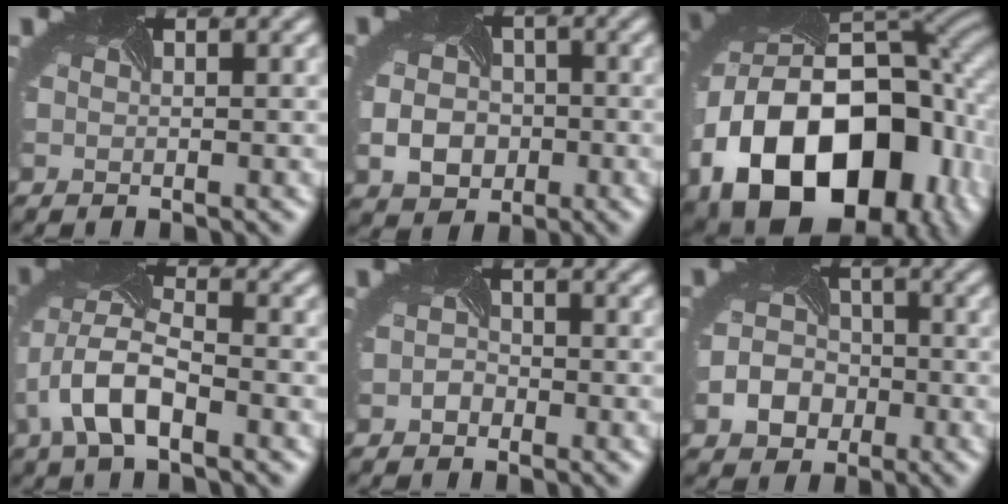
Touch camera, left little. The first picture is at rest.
{"total": 3.7, "force": [-0.9, 3.2, 1.6], "torque": [-0.042, -0.005, -0.020]}
{"total": 19.5, "force": [-6.3, 13.8, 12.3], "torque": [-0.243, -0.041, -0.072]}
{"total": 5.9, "force": [-2.4, 2.9, 4.6], "torque": [-0.112, 0.009, -0.054]}
{"total": 1.0, "force": [-0.7, 0.5, -0.4], "torque": [-0.005, 0.004, -0.019]}
{"total": 3.4, "force": [-1.5, 2.9, 0.9], "torque": [-0.019, 0.003, -0.033]}